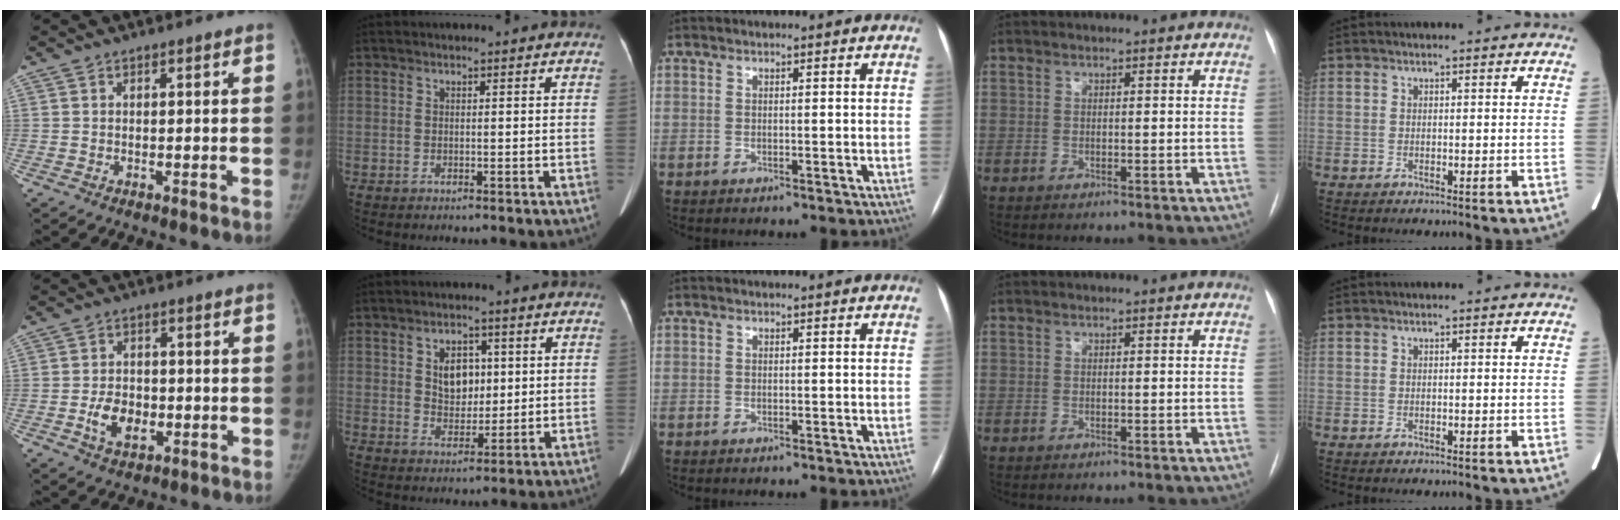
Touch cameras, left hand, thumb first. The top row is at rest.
{"thumb": {"total": 6.6, "force": [-1.6, 4.5, 4.5], "torque": [-0.063, 0.005, -0.026]}, "index": {"total": 5.5, "force": [1.2, 3.8, 3.8], "torque": [-0.067, 0.004, 0.029]}}